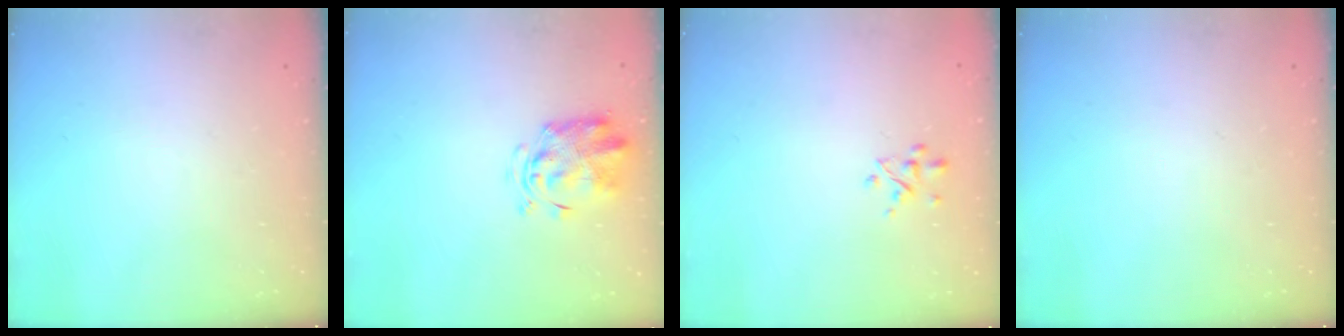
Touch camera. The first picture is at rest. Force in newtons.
{"total": 2.9, "press": 2.9, "slide": 0.6}
{"total": 2.3, "press": 2.3, "slide": 0.6}
{"total": 0.0}